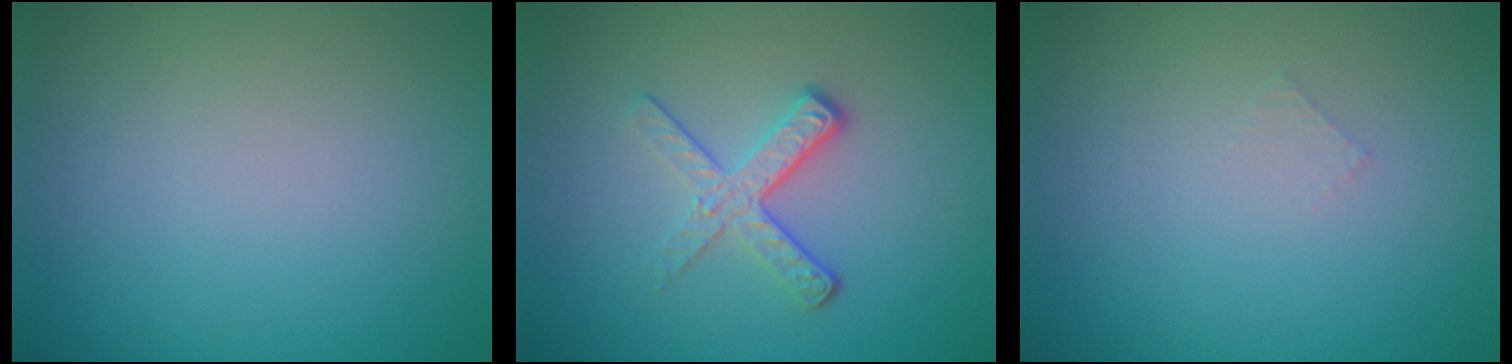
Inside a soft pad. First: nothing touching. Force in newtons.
{"total": 3.5, "press": 2.4, "slide": 2.5}
{"total": 0.5, "press": 0.5, "slide": 0.1}